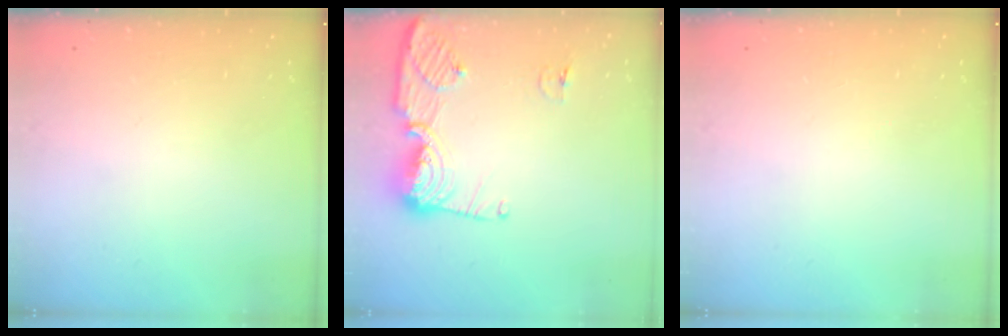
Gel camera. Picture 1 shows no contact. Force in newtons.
{"total": 11.7, "press": 11.7, "slide": 1.2}
{"total": 0.0}